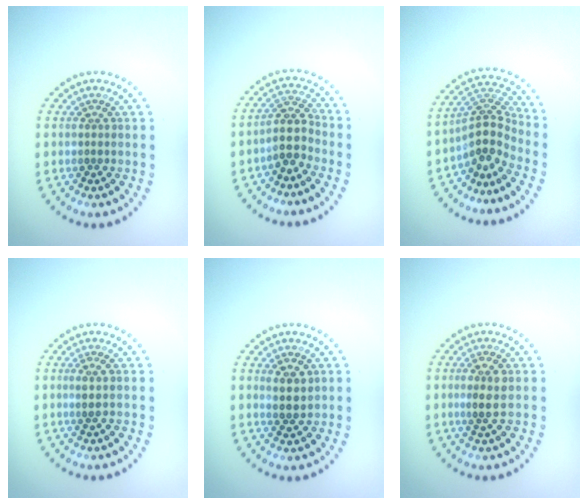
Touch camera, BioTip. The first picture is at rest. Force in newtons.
{"total": 2.9, "press": 2.3, "slide": 1.6}
{"total": 3.8, "press": 2.7, "slide": 2.7}
{"total": 0.8, "press": 0.5, "slide": 0.6}
{"total": 2.2, "press": 2.1, "slide": 0.8}
{"total": 2.1, "press": 2.0, "slide": 0.8}